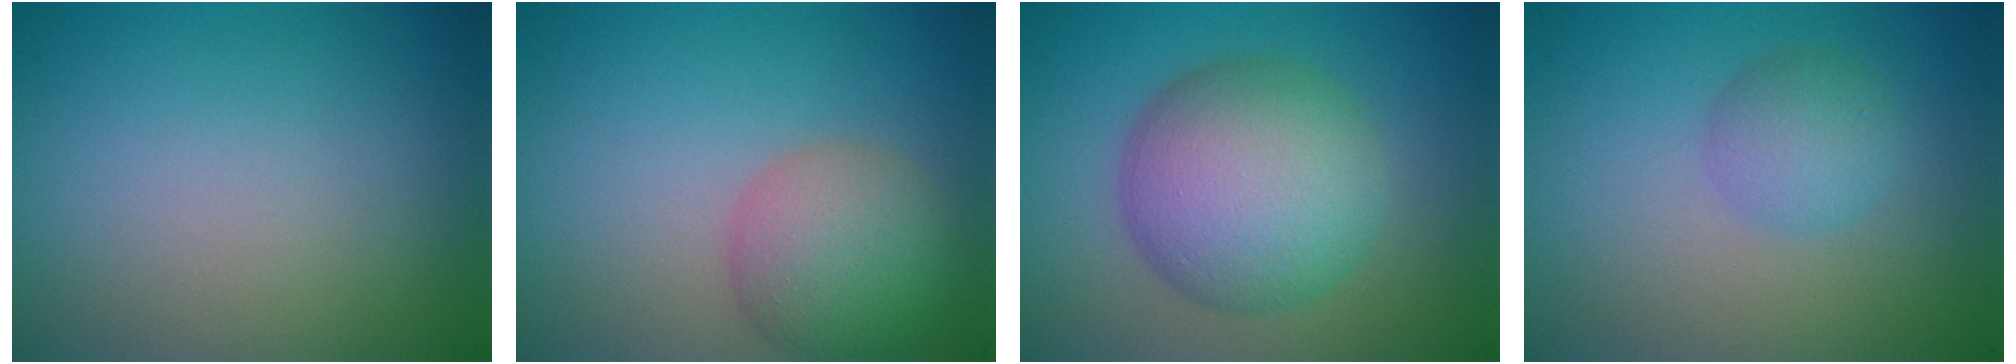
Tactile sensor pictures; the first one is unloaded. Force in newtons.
{"total": 5.5, "press": 5.5, "slide": 0.3}
{"total": 9.2, "press": 9.2, "slide": 0.3}
{"total": 2.7, "press": 2.7, "slide": 0.1}